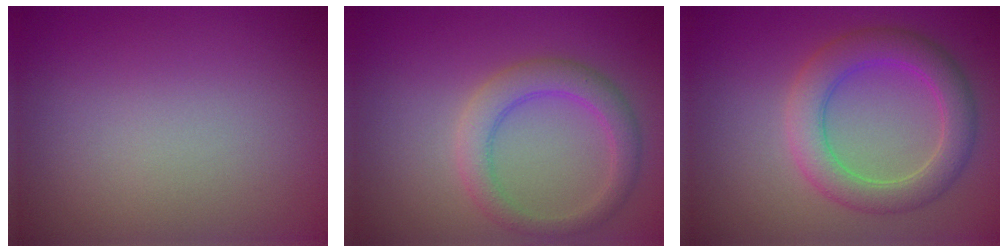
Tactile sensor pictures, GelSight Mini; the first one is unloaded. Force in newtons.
{"total": 3.4, "press": 3.4, "slide": 0.1}
{"total": 4.7, "press": 4.7, "slide": 0.5}